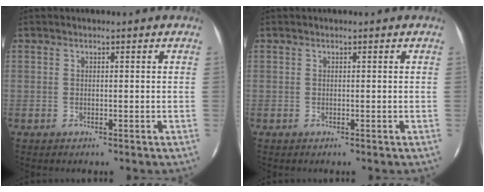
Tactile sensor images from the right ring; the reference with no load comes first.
{"total": 0.0}